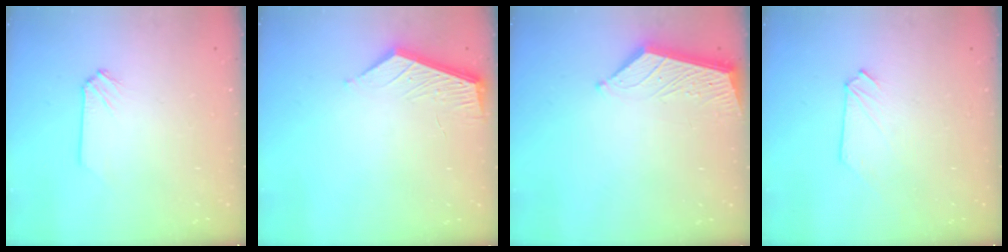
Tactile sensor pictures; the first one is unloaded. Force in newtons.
{"total": 4.9, "press": 4.9, "slide": 0.5}
{"total": 5.6, "press": 5.6, "slide": 0.5}
{"total": 0.0}